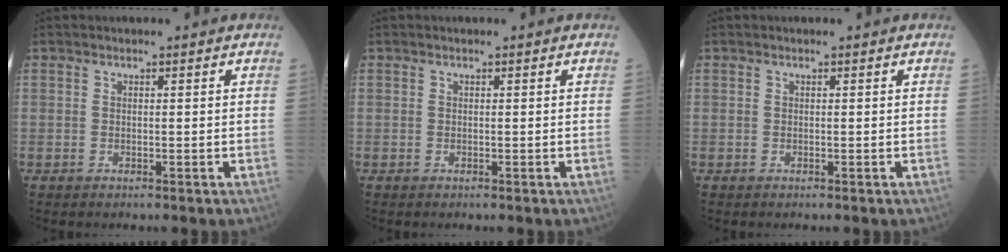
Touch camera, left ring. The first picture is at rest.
{"total": 0.0}
{"total": 0.0}